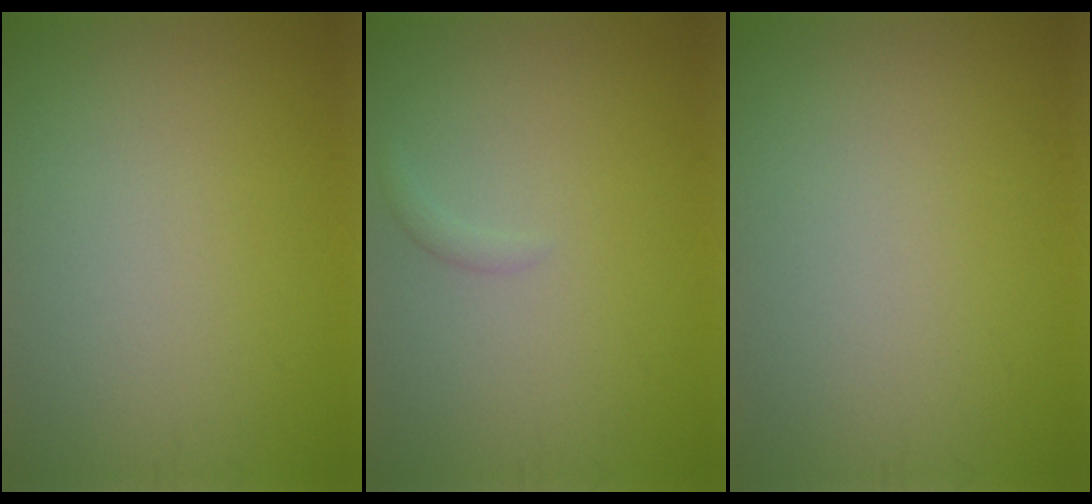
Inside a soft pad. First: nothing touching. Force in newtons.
{"total": 0.7, "press": 0.7, "slide": 0.1}
{"total": 0.0}